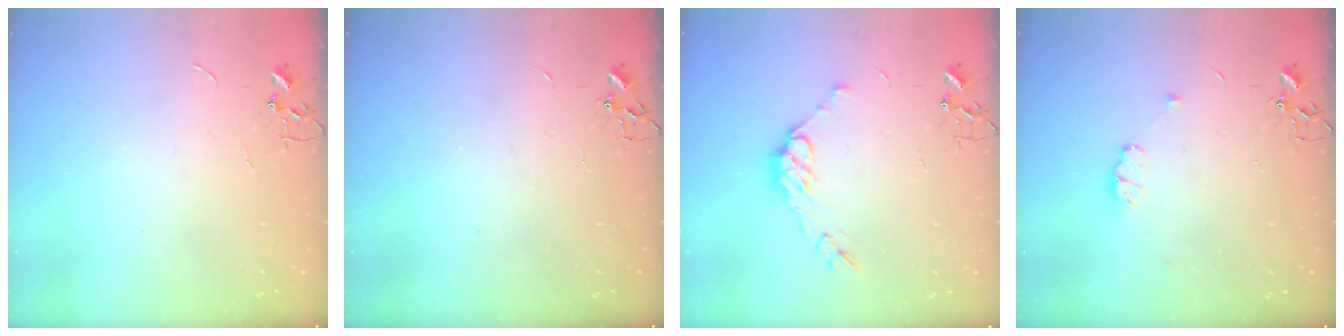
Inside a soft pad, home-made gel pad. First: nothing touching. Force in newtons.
{"total": 2.1, "press": 2.1, "slide": 0.4}
{"total": 9.6, "press": 9.5, "slide": 0.7}
{"total": 5.3, "press": 5.1, "slide": 1.3}